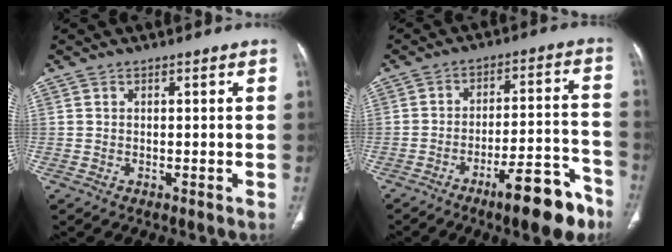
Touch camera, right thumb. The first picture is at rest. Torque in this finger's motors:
{"motor_torque": [1.79, 2.00, -0.04, -0.08, 0.28]}